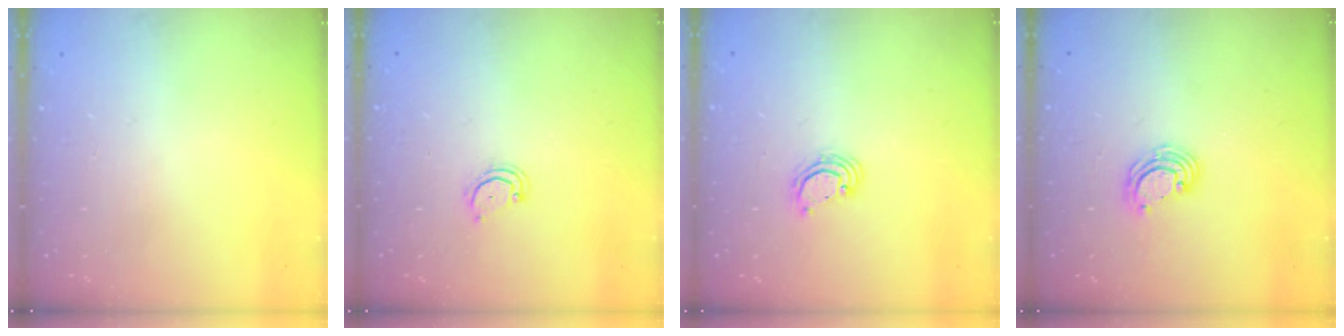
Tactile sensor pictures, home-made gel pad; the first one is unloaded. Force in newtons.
{"total": 3.3, "press": 3.3, "slide": 0.2}
{"total": 2.6, "press": 2.6, "slide": 0.1}
{"total": 5.5, "press": 5.5, "slide": 0.2}